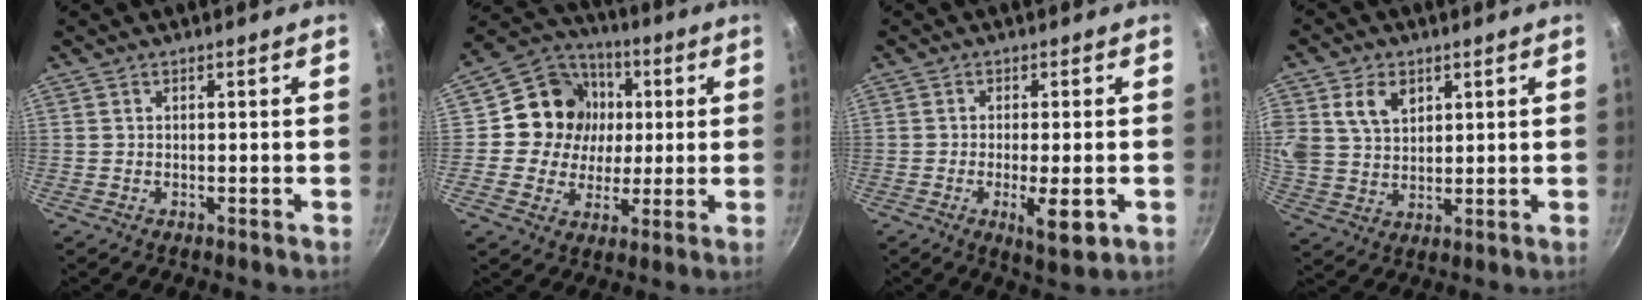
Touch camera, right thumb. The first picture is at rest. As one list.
[{"total": 14.7, "force": [1.9, 13.6, 5.5], "torque": [-0.064, 0.013, 0.020]}, {"total": 6.8, "force": [-2.0, 1.8, 6.2], "torque": [-0.100, -0.004, -0.028]}, {"total": 10.6, "force": [4.2, 7.8, 5.7], "torque": [-0.105, -0.006, 0.083]}]